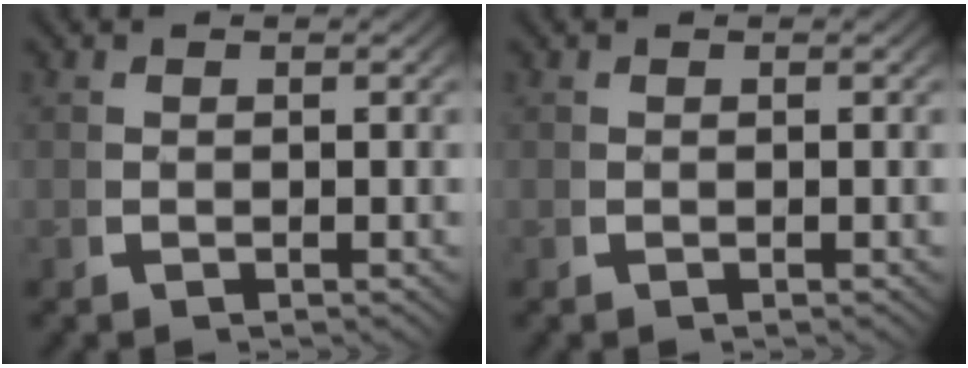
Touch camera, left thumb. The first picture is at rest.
{"total": 0.0}